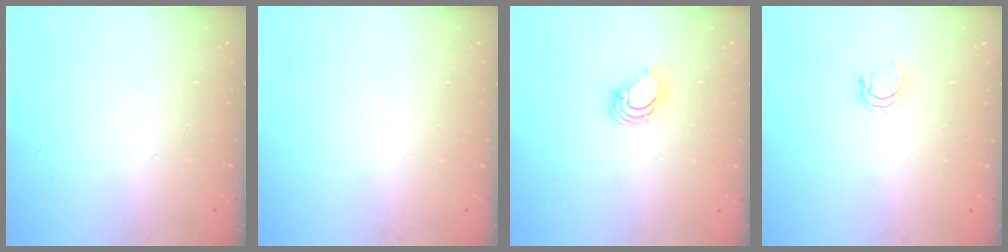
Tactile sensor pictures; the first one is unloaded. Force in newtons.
{"total": 0.0}
{"total": 3.6, "press": 3.6, "slide": 0.3}
{"total": 4.0, "press": 3.8, "slide": 1.1}